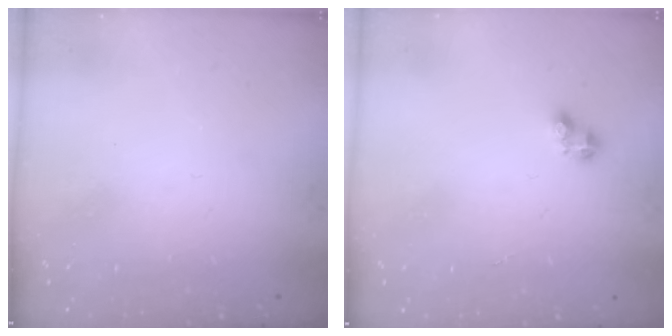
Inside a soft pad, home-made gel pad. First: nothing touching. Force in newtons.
{"total": 2.9, "press": 2.9, "slide": 0.3}